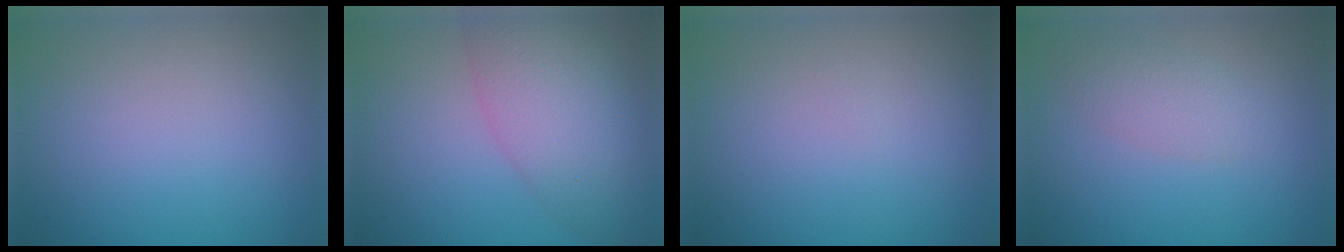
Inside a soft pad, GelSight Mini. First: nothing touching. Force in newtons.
{"total": 7.2, "press": 7.2, "slide": 0.3}
{"total": 0.0}
{"total": 2.1, "press": 2.1, "slide": 0.0}